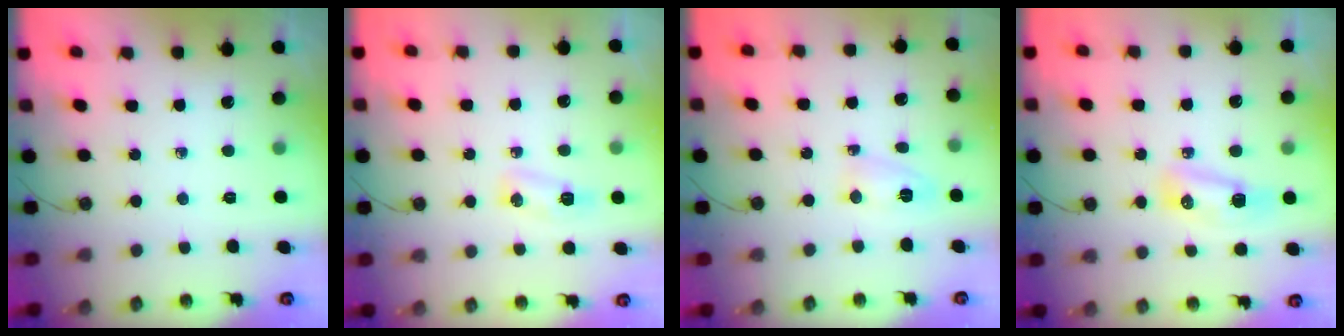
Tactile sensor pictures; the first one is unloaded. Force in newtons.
{"total": 11.4, "press": 6.3, "slide": 9.5}
{"total": 3.9, "press": 3.6, "slide": 1.6}
{"total": 8.5, "press": 8.1, "slide": 2.7}